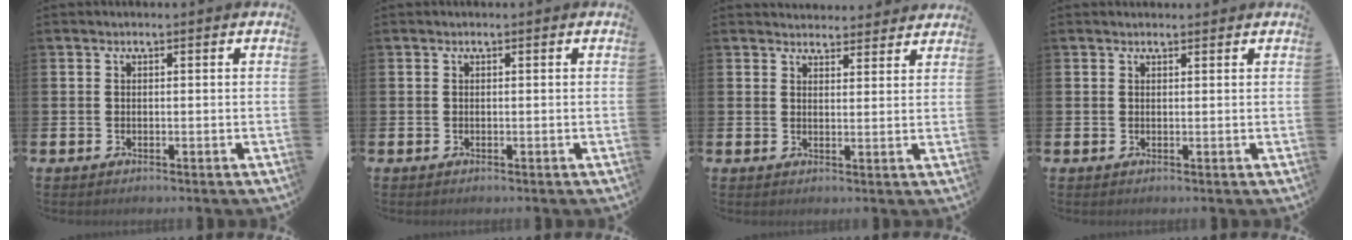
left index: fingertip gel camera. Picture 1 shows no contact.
{"total": 0.0}
{"total": 3.5, "force": [3.3, 0.9, -0.1], "torque": [0.008, -0.021, 0.059]}
{"total": 0.8, "force": [0.8, 0.2, 0.1], "torque": [0.011, -0.003, 0.011]}